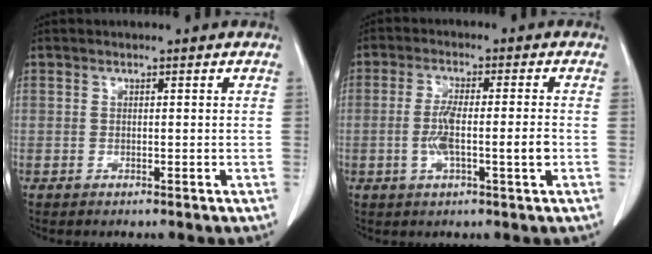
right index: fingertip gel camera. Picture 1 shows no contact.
{"total": 7.7, "force": [-1.8, 0.8, 7.5], "torque": [-0.140, 0.007, -0.032]}